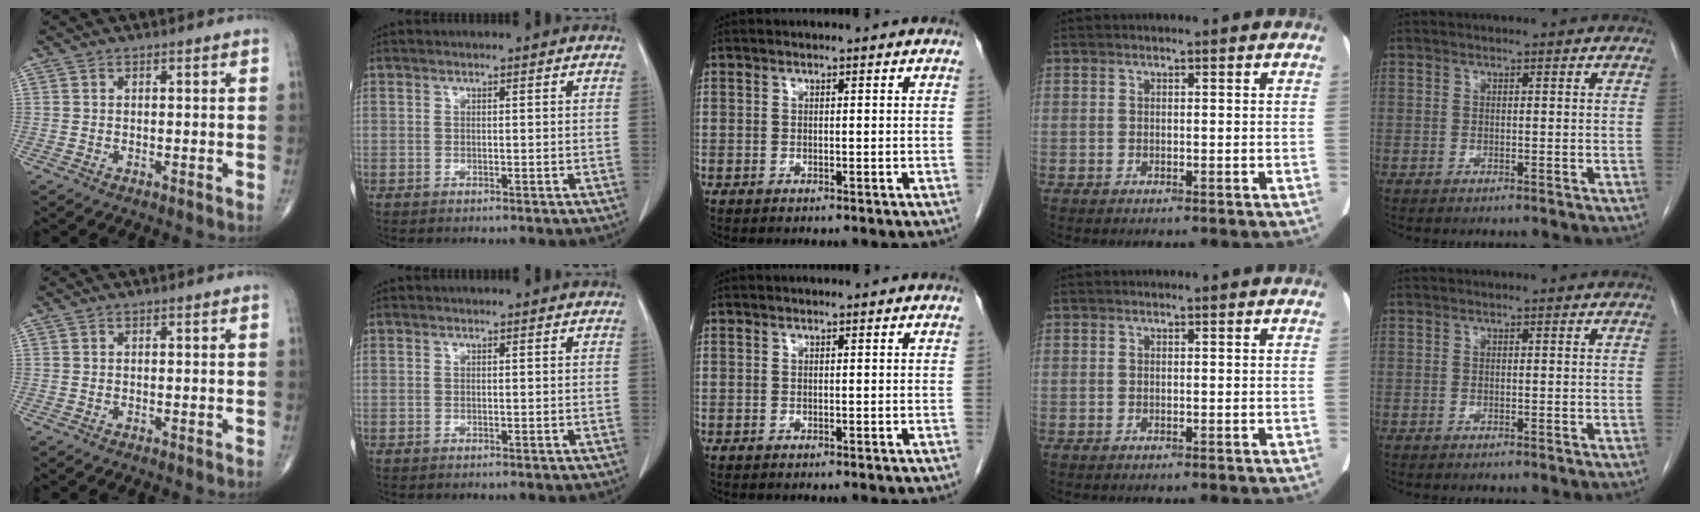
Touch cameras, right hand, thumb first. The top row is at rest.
{}